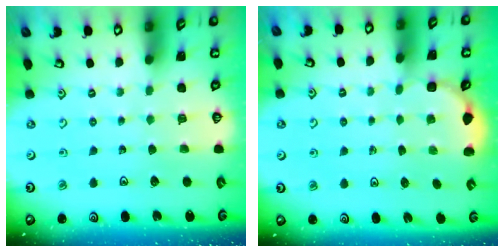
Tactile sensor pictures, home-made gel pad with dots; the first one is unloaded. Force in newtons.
{"total": 2.5, "press": 2.2, "slide": 1.2}